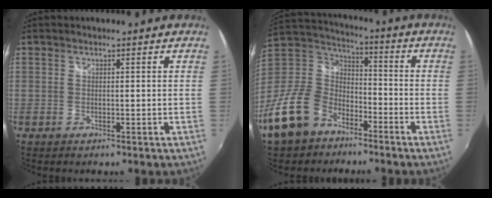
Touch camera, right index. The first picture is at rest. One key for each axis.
{"total": 17.2, "fx": -10.5, "fy": 11.0, "fz": 8.2, "tx": -0.201, "ty": 0.018, "tz": -0.186}